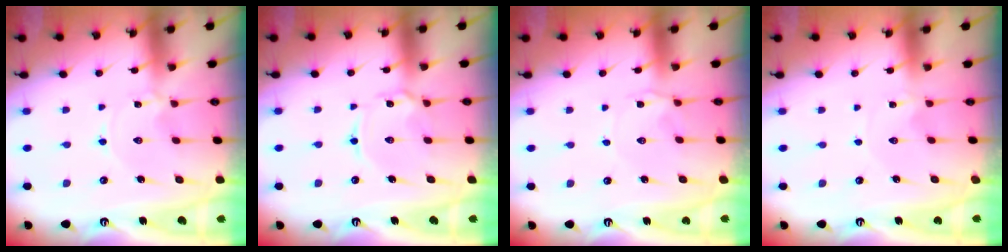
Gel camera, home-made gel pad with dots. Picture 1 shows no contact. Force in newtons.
{"total": 3.6, "press": 3.5, "slide": 0.4}
{"total": 2.7, "press": 2.6, "slide": 0.4}
{"total": 0.9, "press": 0.9, "slide": 0.1}